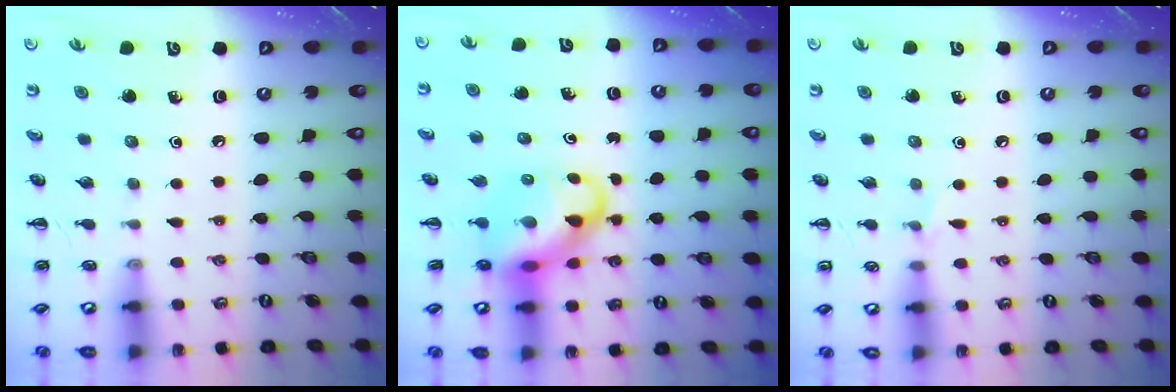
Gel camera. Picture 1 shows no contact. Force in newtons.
{"total": 9.2, "press": 8.8, "slide": 2.7}
{"total": 3.9, "press": 3.7, "slide": 1.3}